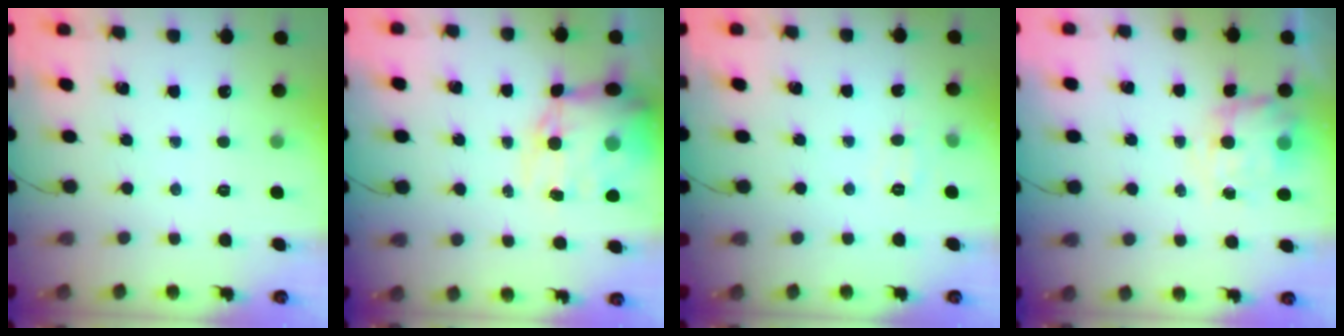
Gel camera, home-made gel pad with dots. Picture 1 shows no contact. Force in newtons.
{"total": 13.9, "press": 13.4, "slide": 3.7}
{"total": 6.0, "press": 5.8, "slide": 1.3}
{"total": 5.5, "press": 5.5, "slide": 0.6}